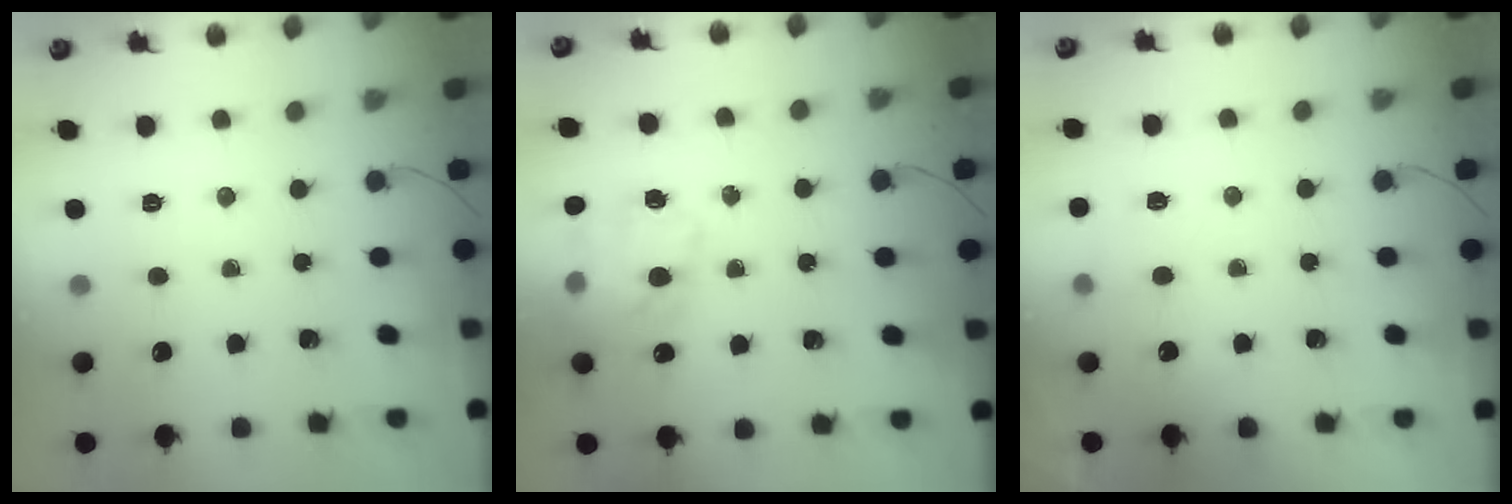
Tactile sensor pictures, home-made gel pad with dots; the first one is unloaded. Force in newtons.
{"total": 18.8, "press": 18.5, "slide": 3.5}
{"total": 6.5, "press": 6.4, "slide": 1.4}